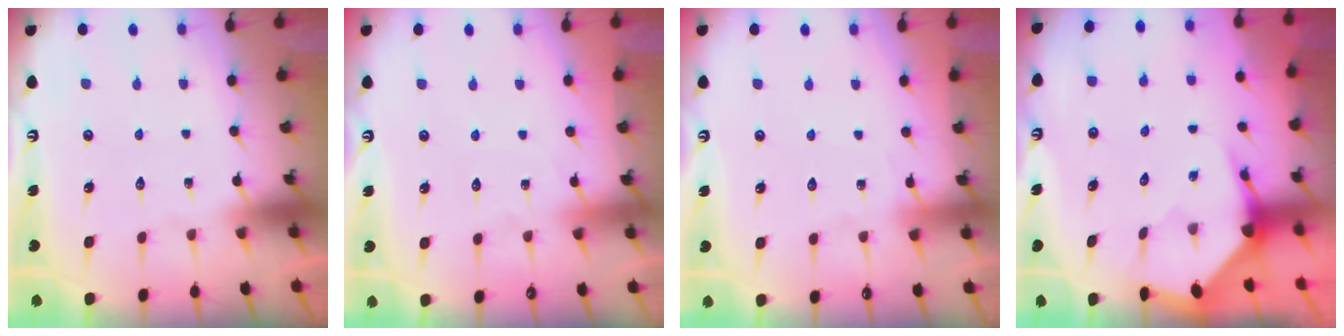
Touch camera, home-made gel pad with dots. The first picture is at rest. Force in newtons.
{"total": 3.0, "press": 2.9, "slide": 0.4}
{"total": 3.6, "press": 3.5, "slide": 0.6}
{"total": 3.6, "press": 3.5, "slide": 0.4}